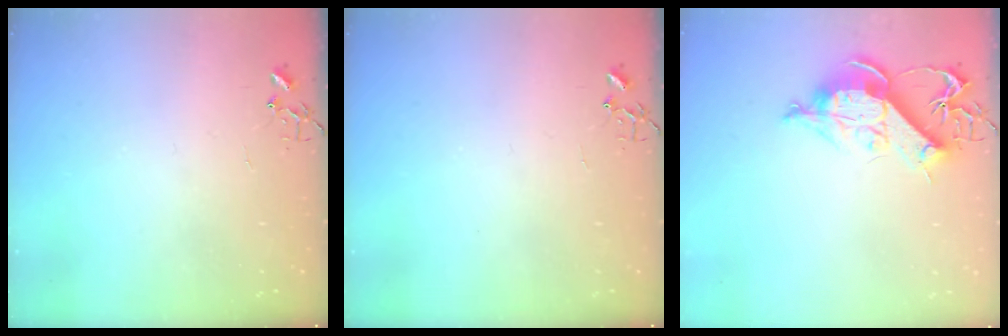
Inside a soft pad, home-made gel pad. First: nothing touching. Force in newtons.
{"total": 0.0}
{"total": 11.6, "press": 11.5, "slide": 1.4}